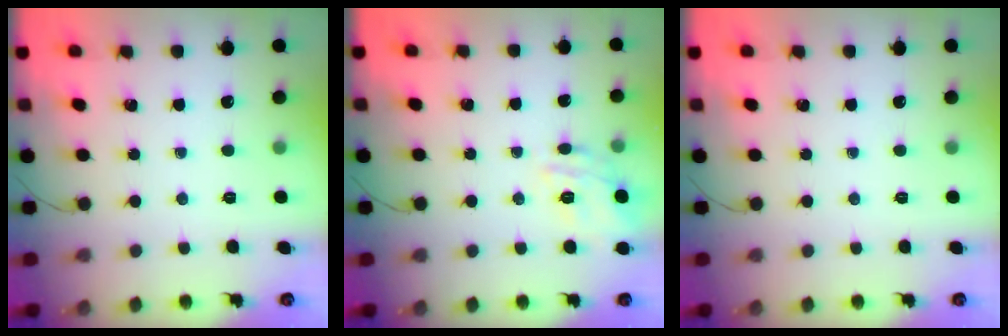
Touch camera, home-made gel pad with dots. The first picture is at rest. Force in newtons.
{"total": 12.4, "press": 12.4, "slide": 0.5}
{"total": 0.0}